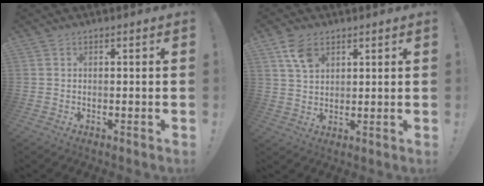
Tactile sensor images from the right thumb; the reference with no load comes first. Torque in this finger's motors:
{"motor_torque": [0.08, 0.20, 0.49, 0.46, 0.05]}